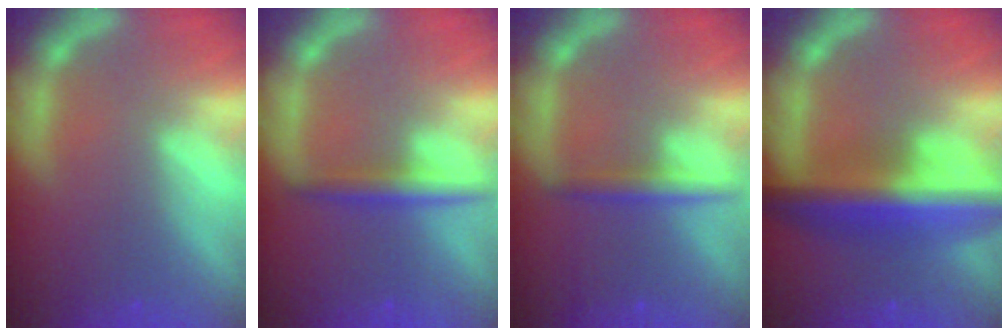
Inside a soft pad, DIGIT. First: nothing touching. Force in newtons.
{"total": 3.0}
{"total": 2.4}
{"total": 9.5}